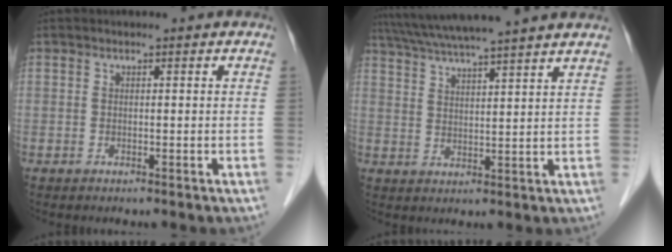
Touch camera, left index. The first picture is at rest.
{"total": 15.3, "force": [13.4, -0.9, 7.3], "torque": [-0.131, 0.025, 0.192]}